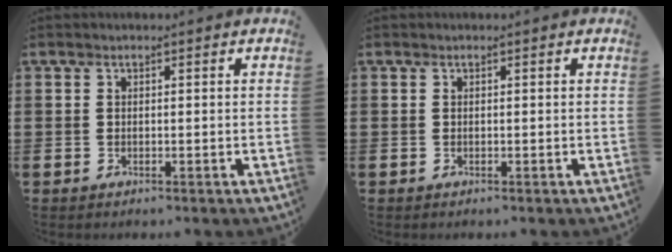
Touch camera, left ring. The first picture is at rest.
{"total": 0.0}